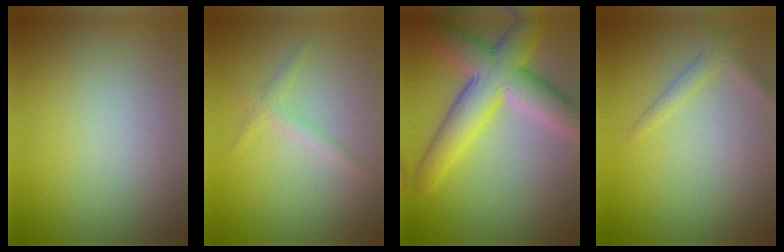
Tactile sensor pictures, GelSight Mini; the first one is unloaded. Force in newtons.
{"total": 1.4, "press": 1.4, "slide": 0.1}
{"total": 8.2, "press": 8.2, "slide": 0.4}
{"total": 1.5, "press": 1.5, "slide": 0.1}